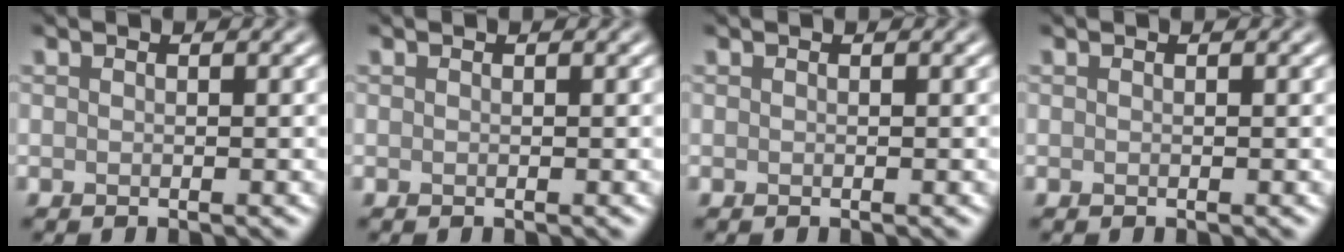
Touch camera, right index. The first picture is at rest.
{"total": 0.0}
{"total": 0.0}
{"total": 0.0}